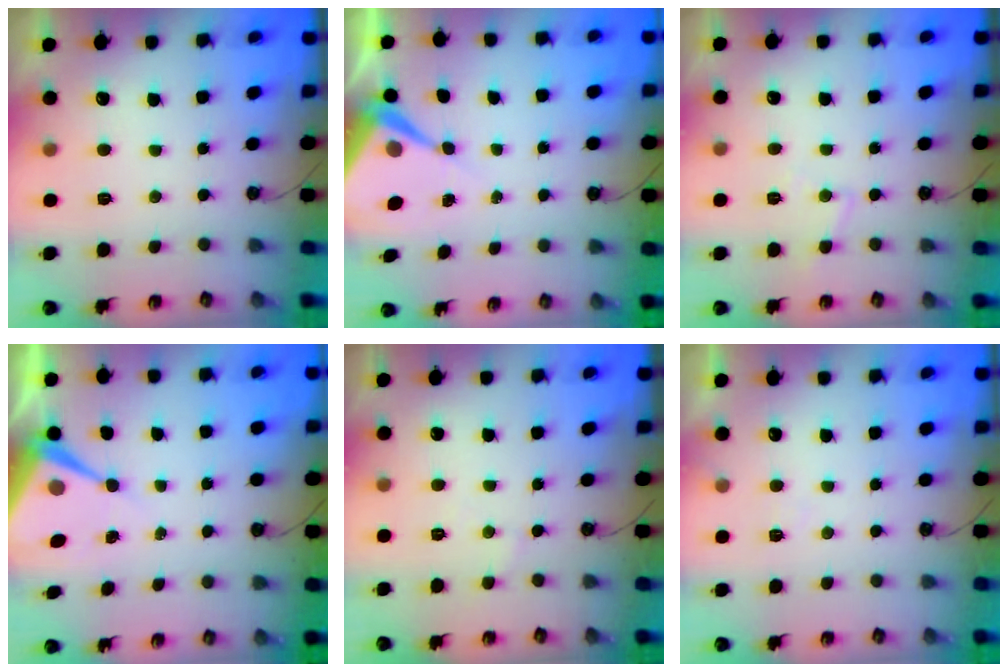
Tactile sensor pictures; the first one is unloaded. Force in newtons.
{"total": 6.6, "press": 6.6, "slide": 0.3}
{"total": 4.8, "press": 4.8, "slide": 0.6}
{"total": 8.9, "press": 8.9, "slide": 0.5}
{"total": 2.6, "press": 2.5, "slide": 0.5}
{"total": 3.8, "press": 3.7, "slide": 0.6}